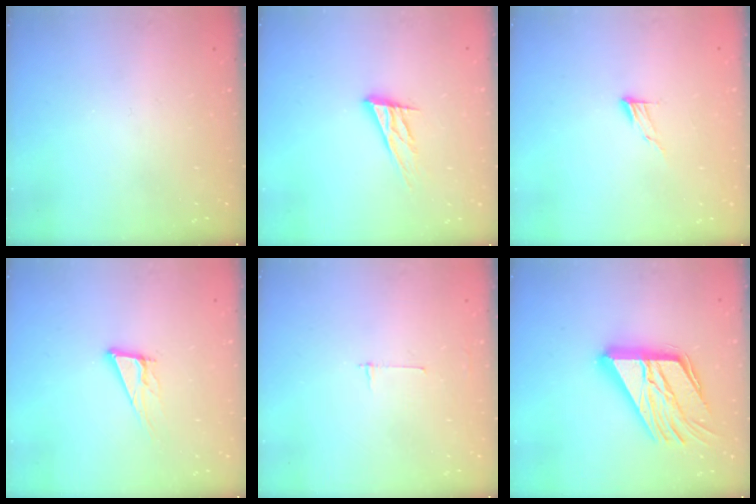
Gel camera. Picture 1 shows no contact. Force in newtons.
{"total": 12.7, "press": 12.4, "slide": 2.8}
{"total": 6.1, "press": 6.1, "slide": 0.5}
{"total": 10.8, "press": 10.5, "slide": 2.6}
{"total": 2.7, "press": 2.7, "slide": 0.3}
{"total": 23.5, "press": 23.3, "slide": 2.3}